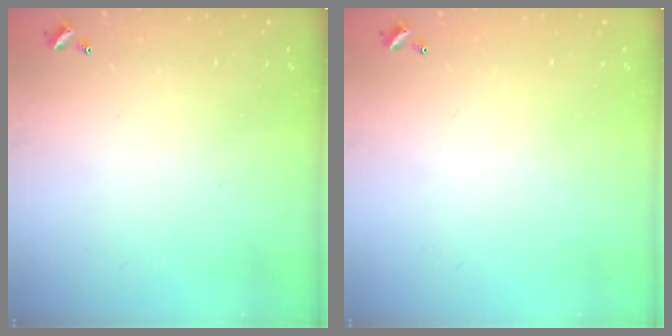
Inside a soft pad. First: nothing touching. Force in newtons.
{"total": 0.0}